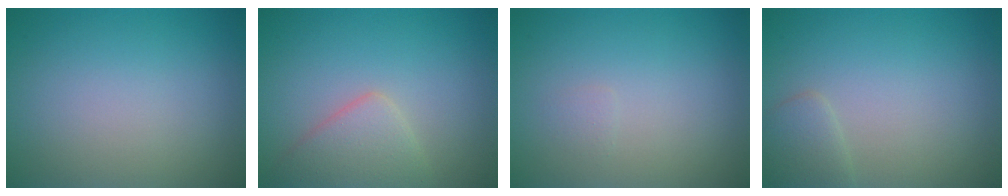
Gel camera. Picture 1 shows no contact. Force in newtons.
{"total": 3.2, "press": 3.2, "slide": 0.1}
{"total": 0.5, "press": 0.5, "slide": 0.1}
{"total": 1.6, "press": 1.6, "slide": 0.0}